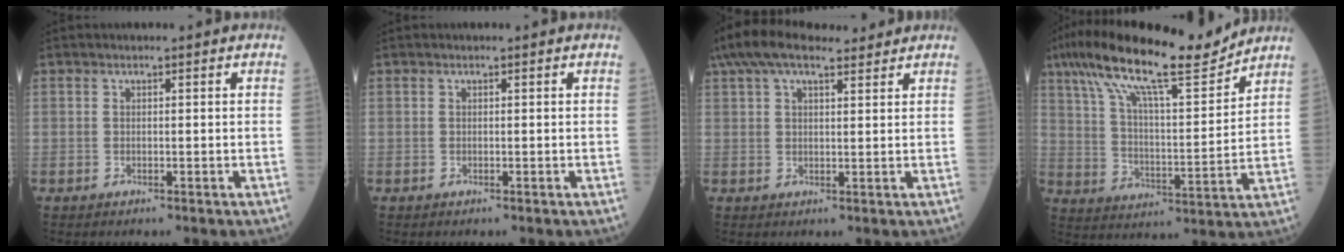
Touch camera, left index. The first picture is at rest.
{"total": 0.0}
{"total": 11.1, "force": [8.8, 3.4, 5.9], "torque": [-0.114, 0.058, 0.150]}
{"total": 17.2, "force": [13.9, 2.0, 9.9], "torque": [-0.180, 0.018, 0.236]}